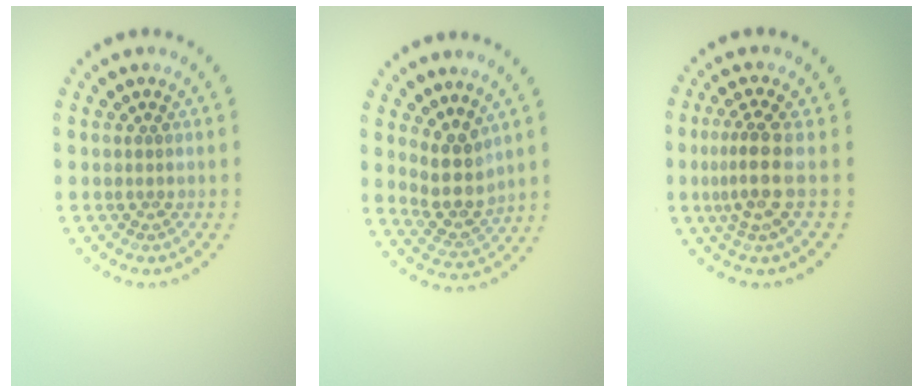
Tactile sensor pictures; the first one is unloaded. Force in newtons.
{"total": 3.3, "press": 2.7, "slide": 2.0}
{"total": 3.2, "press": 2.4, "slide": 2.1}